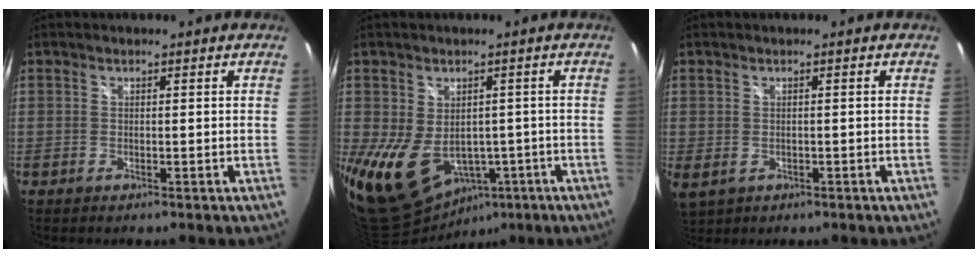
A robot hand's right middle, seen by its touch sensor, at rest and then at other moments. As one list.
[{"total": 15.2, "force": [-4.2, 11.4, 9.1], "torque": [-0.215, -0.029, -0.038]}, {"total": 4.4, "force": [-0.8, 3.4, 2.7], "torque": [-0.053, -0.012, -0.009]}]